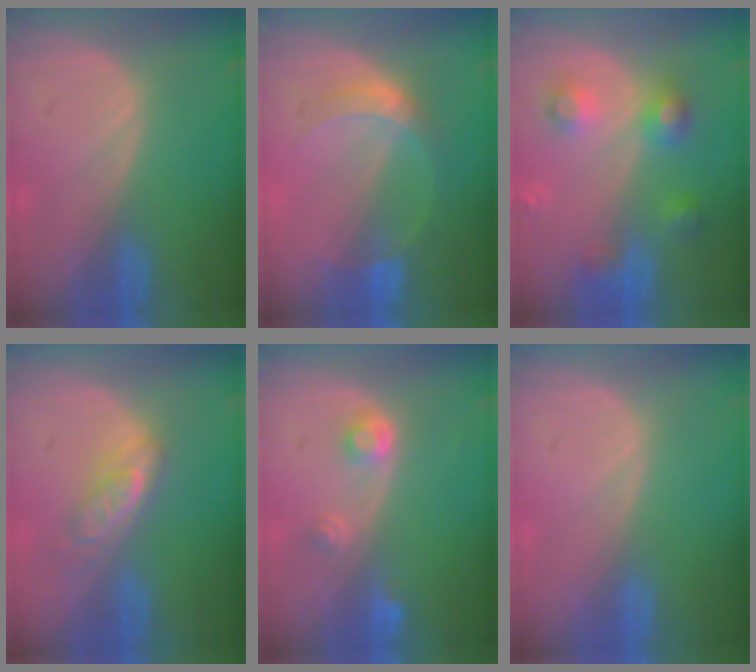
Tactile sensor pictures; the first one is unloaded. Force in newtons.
{"total": 5.0, "press": 4.8, "slide": 1.3}
{"total": 6.1, "press": 6.1, "slide": 0.4}
{"total": 5.0, "press": 4.5, "slide": 2.2}
{"total": 3.0, "press": 2.8, "slide": 1.0}
{"total": 0.0}